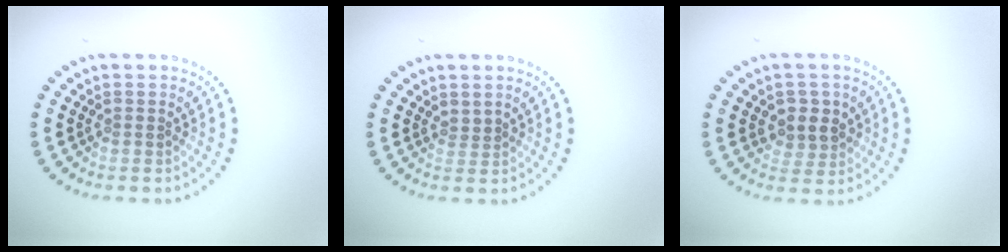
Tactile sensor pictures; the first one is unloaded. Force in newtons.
{"total": 0.7, "press": 0.3, "slide": 0.6}
{"total": 2.5, "press": 2.3, "slide": 0.9}